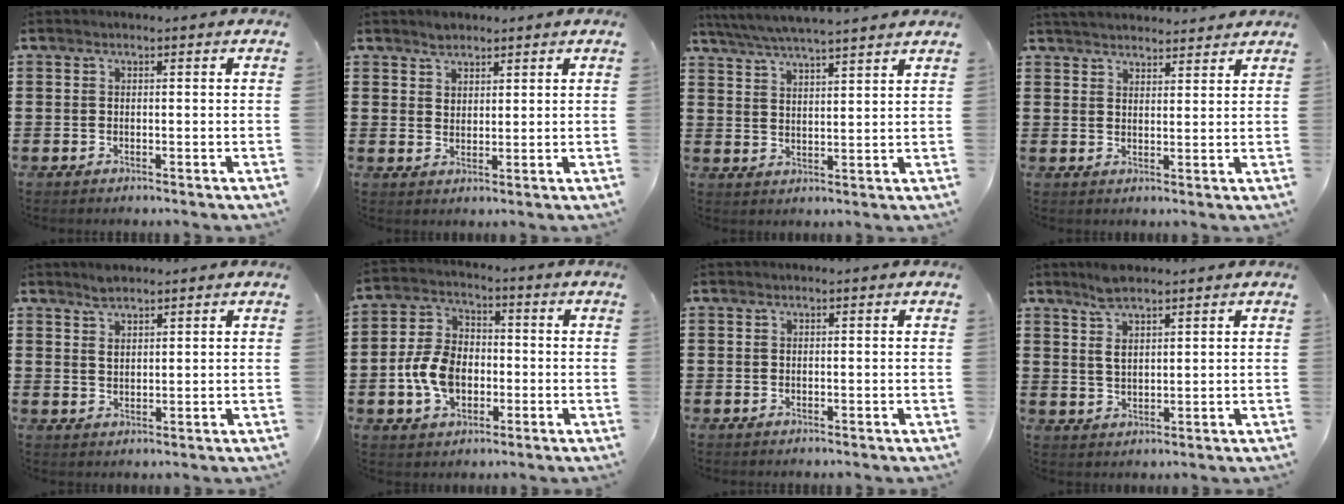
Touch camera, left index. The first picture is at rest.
{"total": 2.5, "force": [2.1, 1.3, 0.3], "torque": [-0.002, 0.000, 0.039]}
{"total": 4.9, "force": [4.6, -0.3, 1.7], "torque": [-0.049, -0.022, 0.080]}
{"total": 3.4, "force": [3.3, 0.1, 0.2], "torque": [-0.014, -0.008, 0.063]}
{"total": 2.5, "force": [2.1, 0.9, 1.0], "torque": [-0.007, -0.004, 0.036]}
{"total": 8.4, "force": [-1.8, 5.9, 5.7], "torque": [-0.138, 0.008, -0.038]}
{"total": 0.0}
{"total": 4.0, "force": [2.7, 1.4, 2.7], "torque": [-0.058, 0.006, 0.048]}